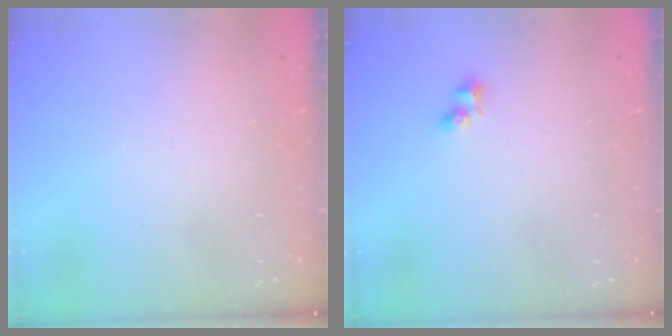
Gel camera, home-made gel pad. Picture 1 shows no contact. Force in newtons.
{"total": 2.7, "press": 2.5, "slide": 1.0}